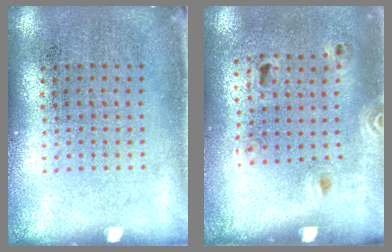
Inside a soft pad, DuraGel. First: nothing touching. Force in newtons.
{"total": 1.3, "press": 0.8, "slide": 1.1}